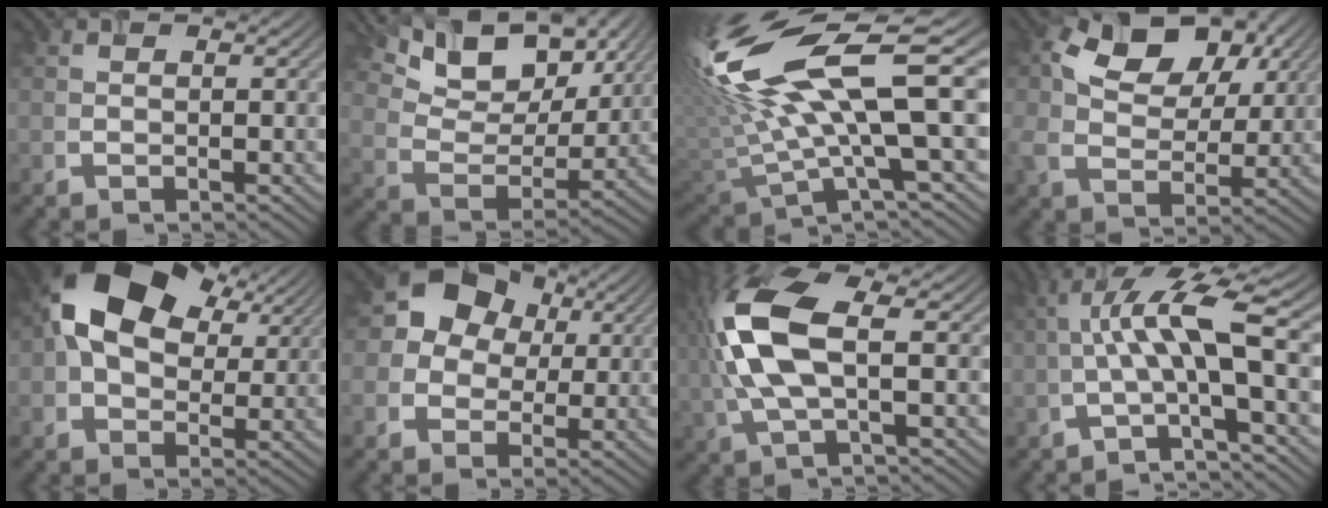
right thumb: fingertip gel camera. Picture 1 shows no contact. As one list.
[{"total": 13.3, "force": [8.9, 6.9, 7.0], "torque": [-0.145, -0.002, 0.143]}, {"total": 20.2, "force": [4.7, 6.9, 18.4], "torque": [-0.380, -0.002, 0.091]}, {"total": 10.4, "force": [3.9, 7.2, 6.5], "torque": [-0.138, 0.002, 0.064]}, {"total": 14.1, "force": [4.5, 9.6, 9.4], "torque": [-0.180, 0.007, 0.085]}, {"total": 10.2, "force": [1.9, 9.0, 4.6], "torque": [-0.103, 0.028, 0.012]}, {"total": 10.6, "force": [0.8, 4.4, 9.6], "torque": [-0.234, 0.005, 0.014]}, {"total": 9.9, "force": [-0.1, 2.6, 9.5], "torque": [-0.170, 0.021, -0.014]}]